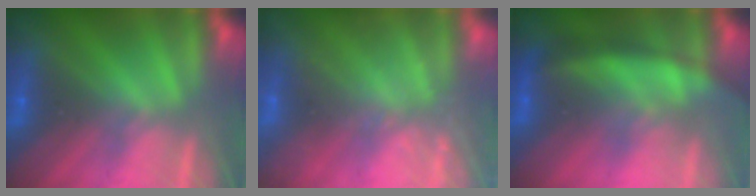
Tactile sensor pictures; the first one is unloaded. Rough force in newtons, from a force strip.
{"total": 2.5}
{"total": 3.2}